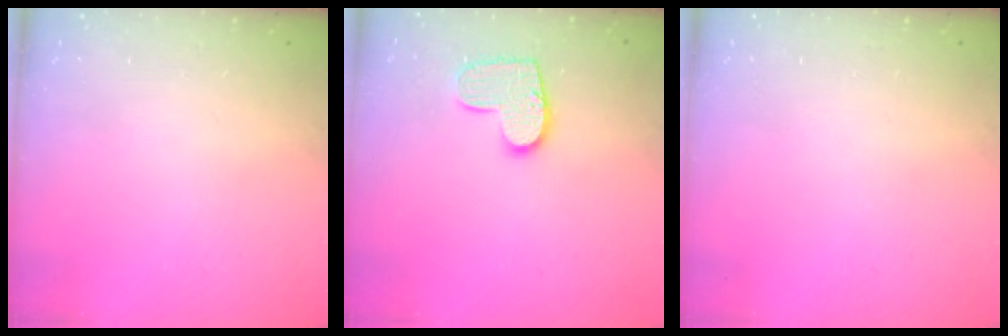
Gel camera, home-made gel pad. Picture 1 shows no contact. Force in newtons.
{"total": 10.2, "press": 10.2, "slide": 0.2}
{"total": 0.0}